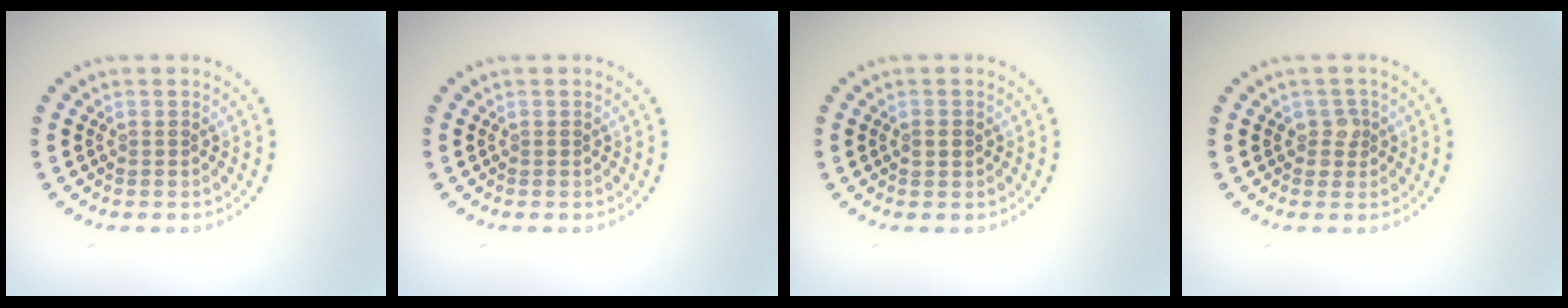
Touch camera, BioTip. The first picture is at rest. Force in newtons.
{"total": 0.0}
{"total": 1.5, "press": 1.5, "slide": 0.1}
{"total": 1.4, "press": 1.3, "slide": 0.5}